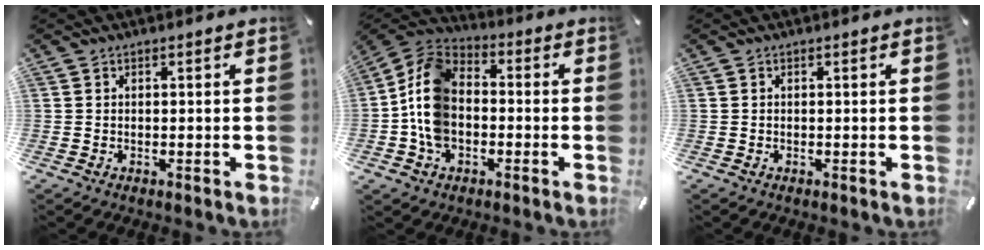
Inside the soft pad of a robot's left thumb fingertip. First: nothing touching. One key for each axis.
{"total": 11.6, "fx": -2.7, "fy": 8.7, "fz": 7.2, "tx": -0.171, "ty": 0.020, "tz": -0.051}
{"total": 0.0}